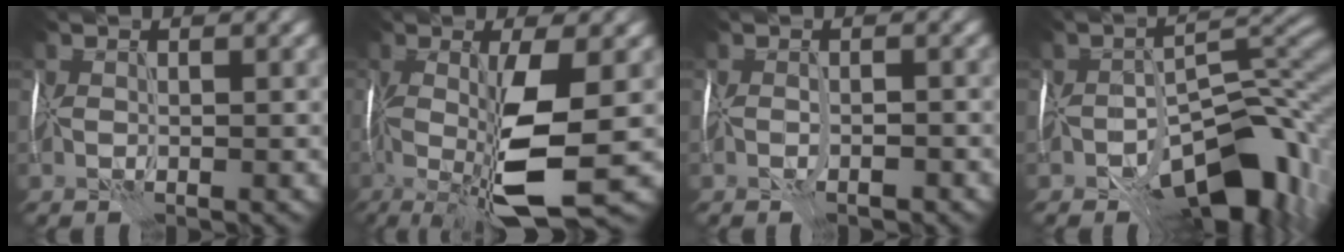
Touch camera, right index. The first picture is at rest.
{"total": 9.4, "force": [-1.5, 2.1, 9.1], "torque": [-0.179, -0.013, -0.025]}
{"total": 1.3, "force": [-0.8, 0.5, 0.9], "torque": [-0.020, 0.003, -0.013]}
{"total": 10.8, "force": [-6.0, 5.2, 7.3], "torque": [-0.087, 0.004, -0.101]}